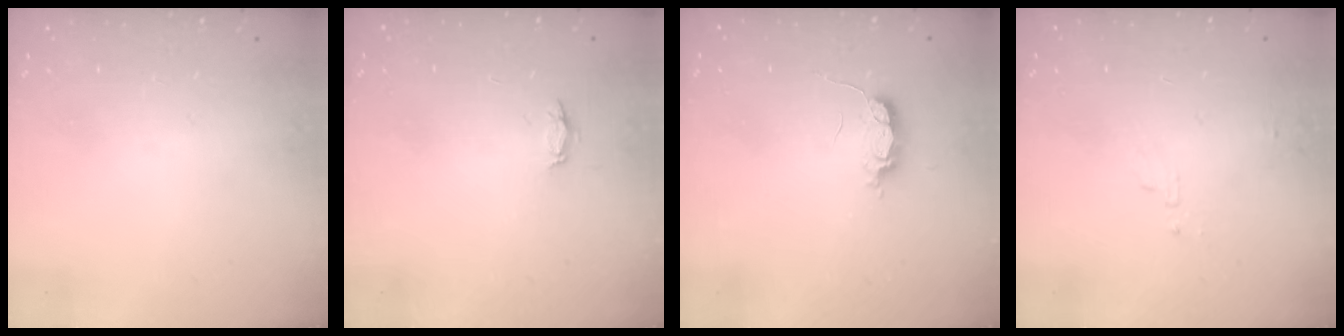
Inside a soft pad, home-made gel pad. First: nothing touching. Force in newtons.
{"total": 2.8, "press": 2.8, "slide": 0.4}
{"total": 4.5, "press": 4.4, "slide": 0.6}
{"total": 3.4, "press": 3.4, "slide": 0.2}